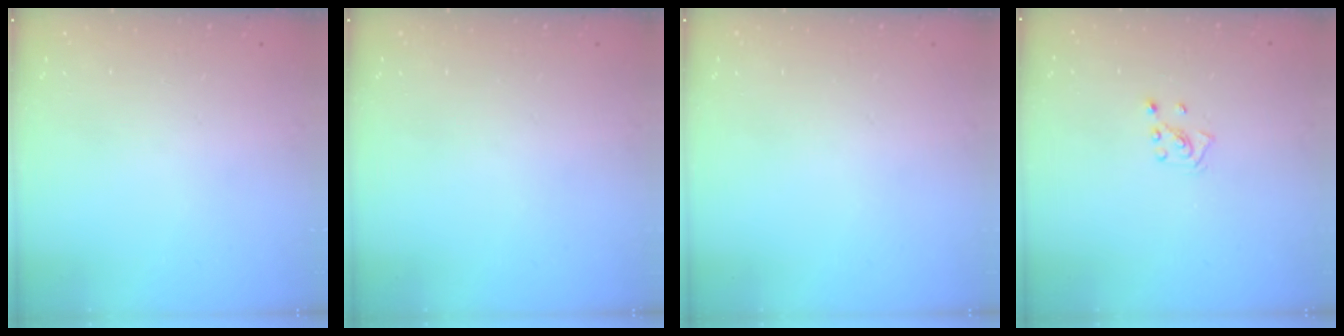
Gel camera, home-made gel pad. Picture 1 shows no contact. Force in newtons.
{"total": 0.0}
{"total": 0.0}
{"total": 2.8, "press": 2.8, "slide": 0.2}